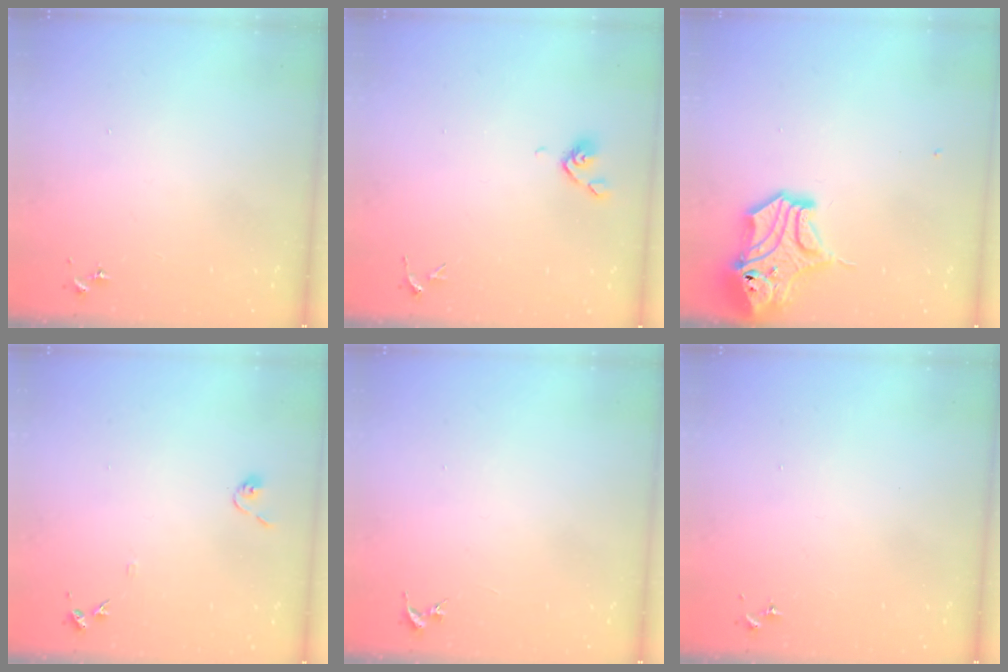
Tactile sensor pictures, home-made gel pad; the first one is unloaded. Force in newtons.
{"total": 5.1, "press": 4.9, "slide": 1.2}
{"total": 14.8, "press": 14.7, "slide": 2.2}
{"total": 6.8, "press": 6.8, "slide": 0.6}
{"total": 0.0}
{"total": 0.0}